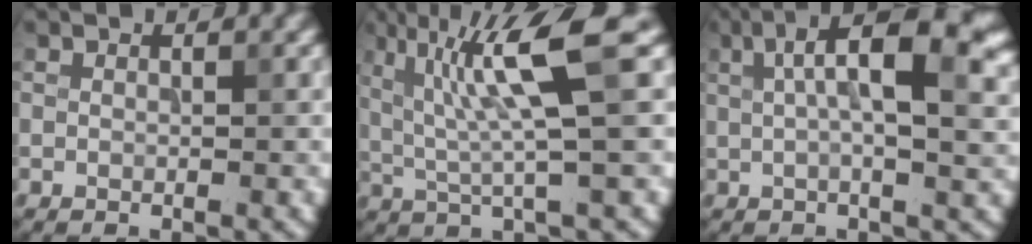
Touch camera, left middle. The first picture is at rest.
{"total": 7.8, "force": [2.1, 1.0, 7.5], "torque": [-0.138, 0.011, 0.037]}
{"total": 9.3, "force": [2.5, 3.0, 8.5], "torque": [-0.121, 0.013, 0.034]}